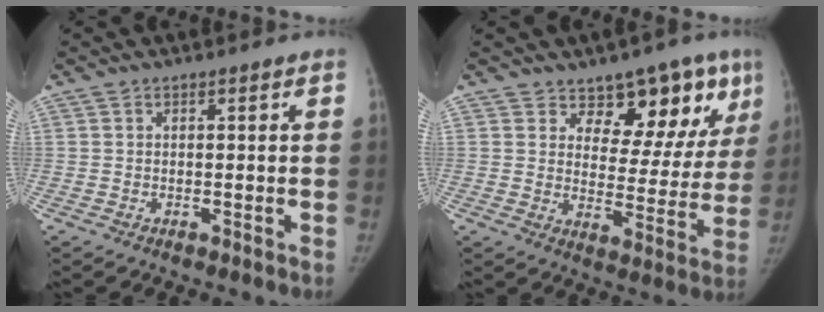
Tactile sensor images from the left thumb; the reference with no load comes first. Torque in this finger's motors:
{"motor_torque": [-0.02, 0.14, 0.43, 0.18, 0.07]}